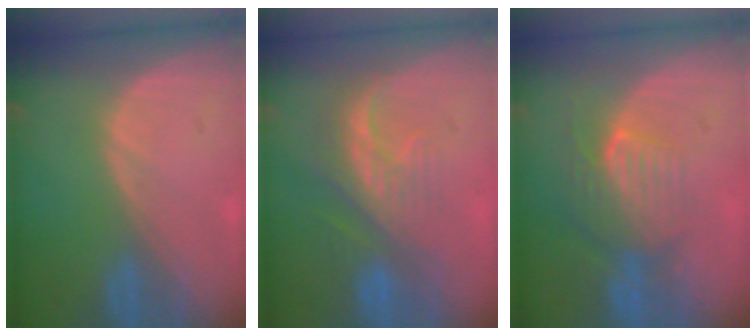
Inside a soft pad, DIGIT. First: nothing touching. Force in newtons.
{"total": 8.2, "press": 7.4, "slide": 3.4}
{"total": 8.1, "press": 7.1, "slide": 3.7}